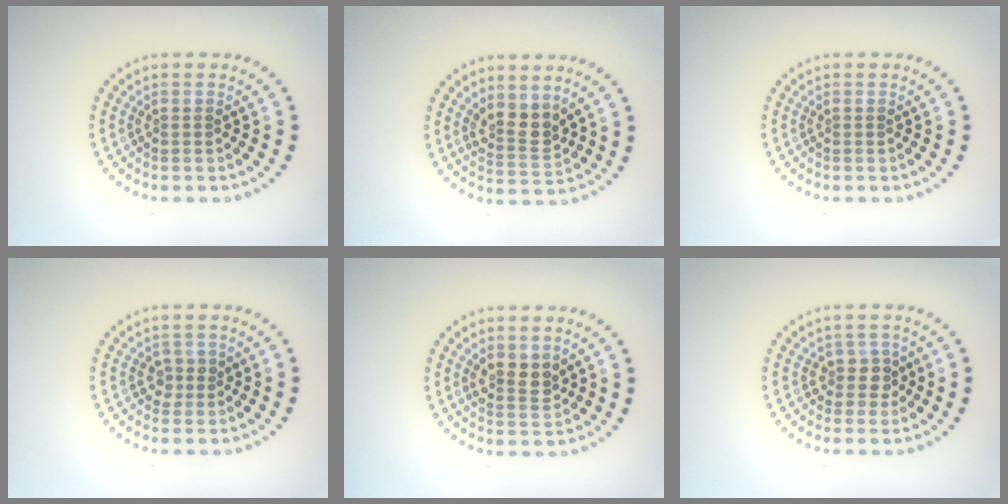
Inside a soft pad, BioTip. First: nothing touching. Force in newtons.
{"total": 2.8, "press": 2.4, "slide": 1.3}
{"total": 0.0}
{"total": 1.2, "press": 1.1, "slide": 0.4}
{"total": 2.4, "press": 2.3, "slide": 0.8}
{"total": 2.0, "press": 1.6, "slide": 1.2}